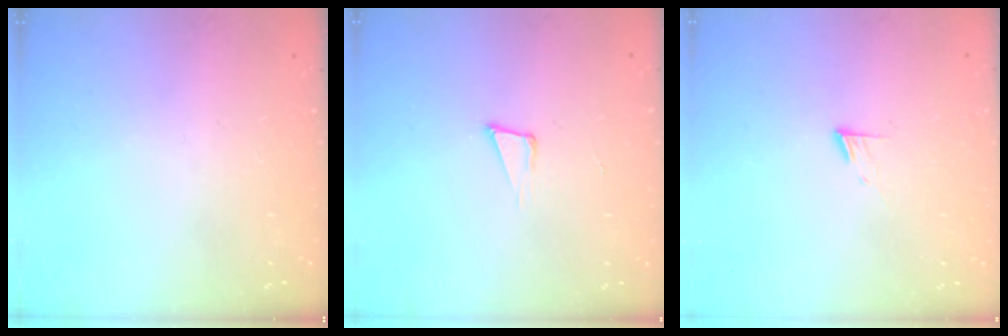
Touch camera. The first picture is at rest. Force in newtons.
{"total": 5.1, "press": 3.8, "slide": 3.3}
{"total": 5.1, "press": 5.1, "slide": 0.6}